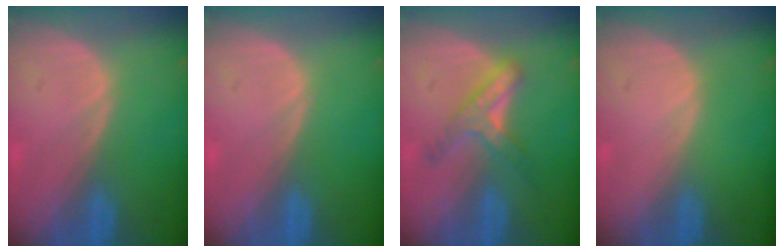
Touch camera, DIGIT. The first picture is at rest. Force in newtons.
{"total": 0.0}
{"total": 5.1, "press": 5.1, "slide": 0.4}
{"total": 0.0}